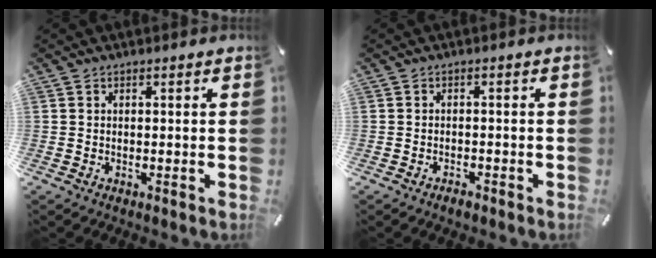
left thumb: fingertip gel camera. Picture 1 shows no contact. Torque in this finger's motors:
{"motor_torque": [0.27, 0.27, 0.00, 0.01, -0.02]}